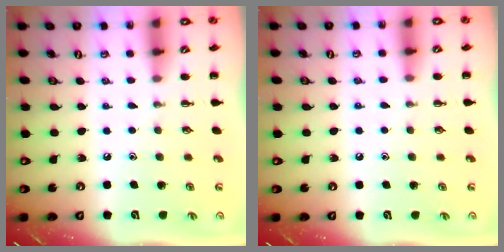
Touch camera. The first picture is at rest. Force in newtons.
{"total": 6.0, "press": 5.7, "slide": 2.1}